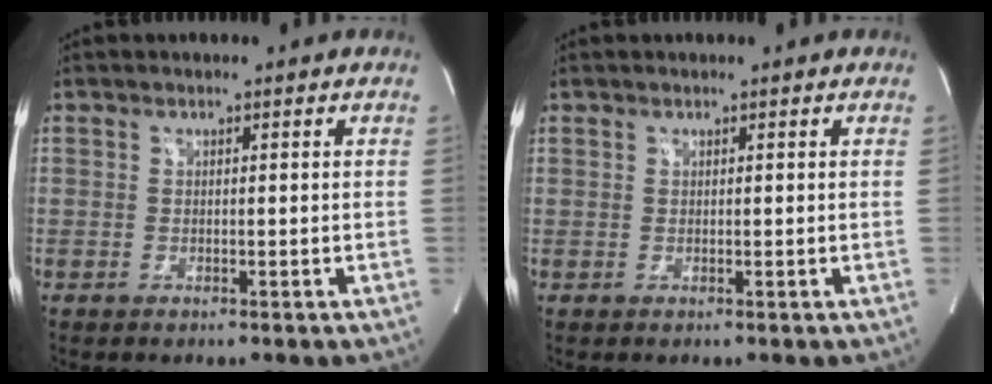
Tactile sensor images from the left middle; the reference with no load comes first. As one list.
[{"total": 0.0}]